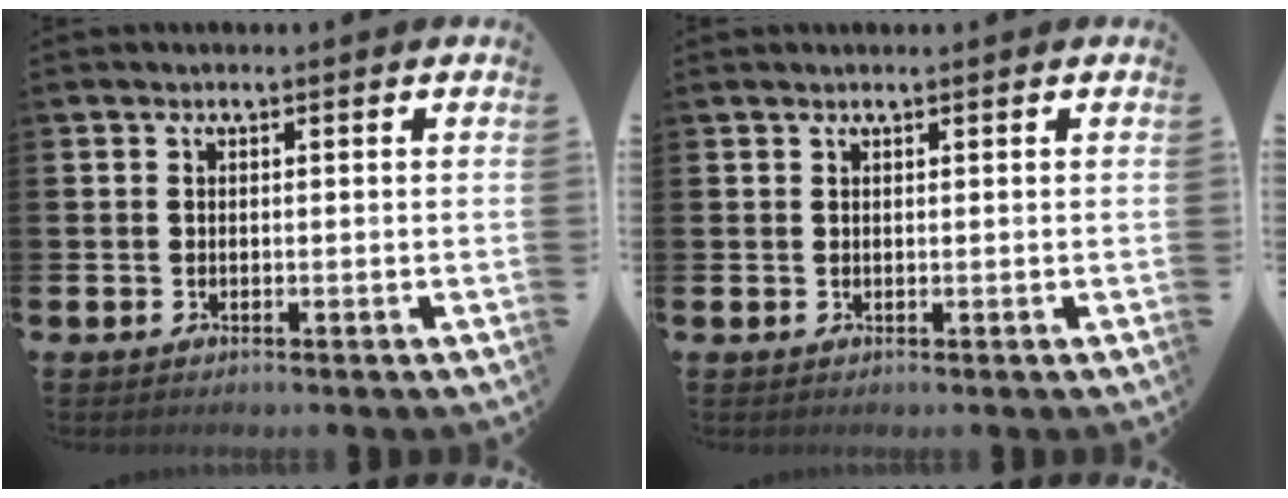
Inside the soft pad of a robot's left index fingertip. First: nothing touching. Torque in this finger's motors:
{"motor_torque": [0.68, -1.46, -0.01, -0.04]}